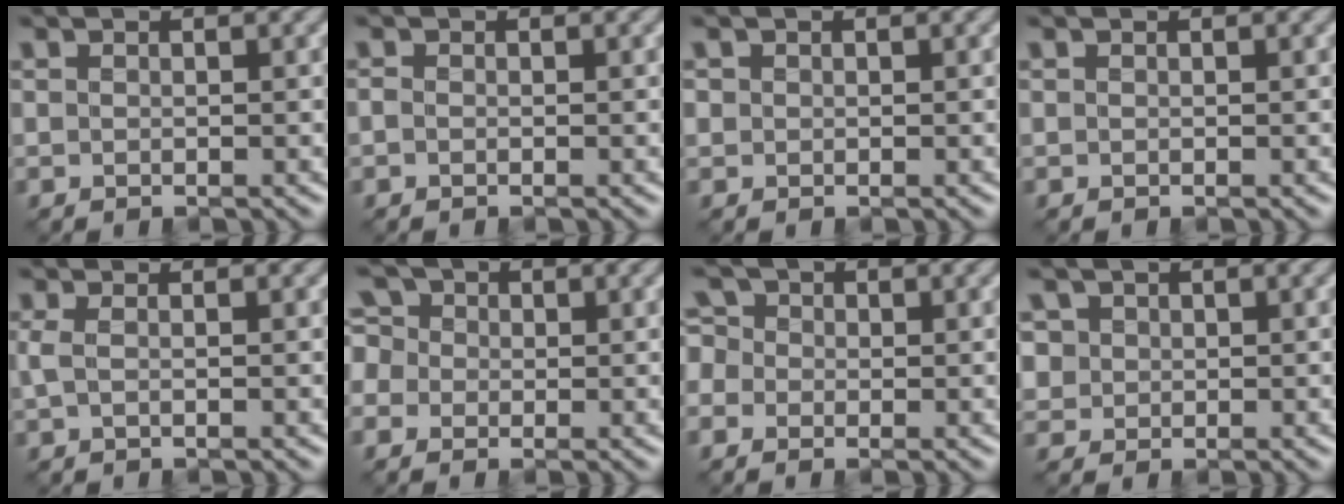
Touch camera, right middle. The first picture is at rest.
{"total": 0.6, "force": [-0.4, 0.3, 0.3], "torque": [-0.006, -0.004, -0.009]}
{"total": 0.6, "force": [0.1, 0.6, 0.0], "torque": [0.001, -0.003, 0.002]}
{"total": 0.0}
{"total": 1.2, "force": [-0.1, 0.4, 1.1], "torque": [-0.029, 0.001, -0.006]}
{"total": 4.8, "force": [0.6, 4.2, 2.2], "torque": [-0.052, 0.030, -0.023]}
{"total": 3.4, "force": [0.1, 3.1, 1.5], "torque": [-0.038, 0.023, -0.023]}
{"total": 2.1, "force": [0.7, 1.9, 0.5], "torque": [-0.024, 0.000, 0.029]}